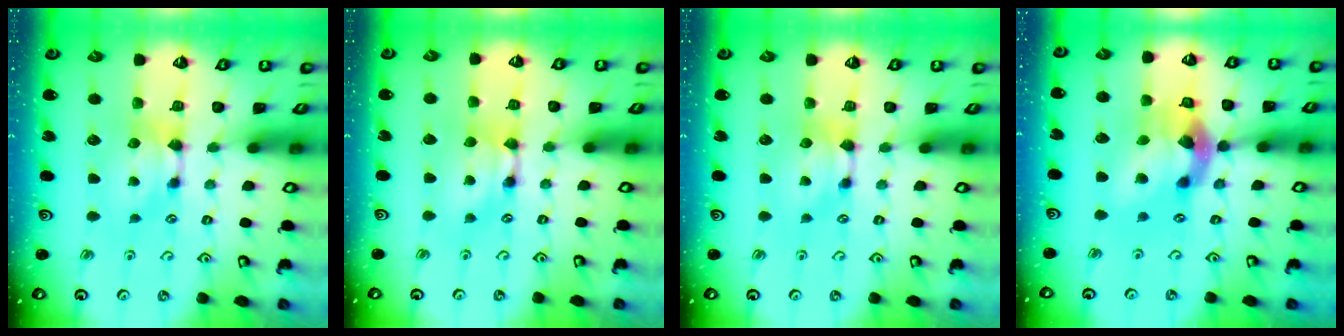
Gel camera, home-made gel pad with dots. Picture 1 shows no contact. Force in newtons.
{"total": 1.6, "press": 1.6, "slide": 0.1}
{"total": 0.6, "press": 0.1, "slide": 0.6}
{"total": 8.2, "press": 7.7, "slide": 2.8}